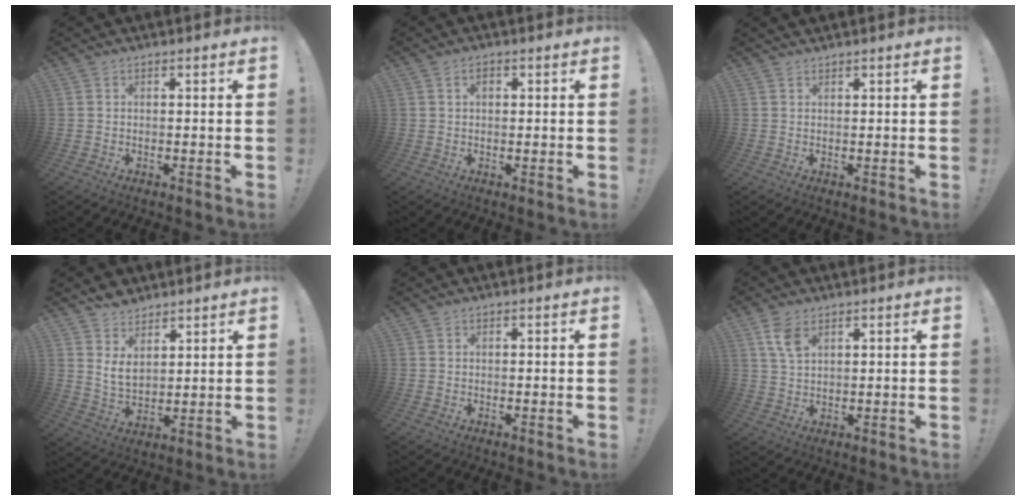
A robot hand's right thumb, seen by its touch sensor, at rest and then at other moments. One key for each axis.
{"total": 1.9, "fx": 0.5, "fy": 1.3, "fz": 1.3, "tx": -0.026, "ty": 0.007, "tz": 0.008}
{"total": 0.7, "fx": 0.7, "fy": 0.1, "fz": 0.0, "tx": 0.003, "ty": -0.001, "tz": 0.013}
{"total": 8.1, "fx": 5.4, "fy": 4.9, "fz": 3.5, "tx": -0.061, "ty": -0.033, "tz": 0.105}
{"total": 0.0}
{"total": 6.1, "fx": 3.3, "fy": 3.2, "fz": 4.0, "tx": -0.067, "ty": -0.011, "tz": 0.062}